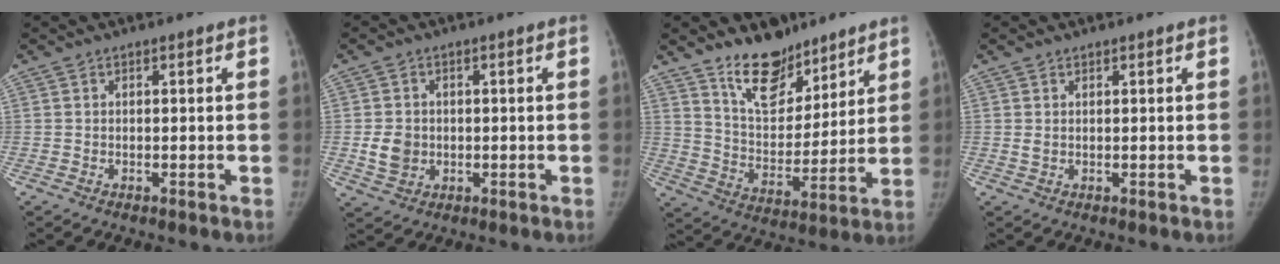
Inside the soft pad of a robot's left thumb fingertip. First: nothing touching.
{"total": 5.0, "force": [-0.3, 4.3, 2.6], "torque": [-0.034, -0.001, 0.001]}
{"total": 13.4, "force": [10.1, 6.8, 5.7], "torque": [-0.058, -0.077, 0.183]}
{"total": 1.0, "force": [0.6, 0.6, 0.6], "torque": [-0.009, -0.001, 0.013]}